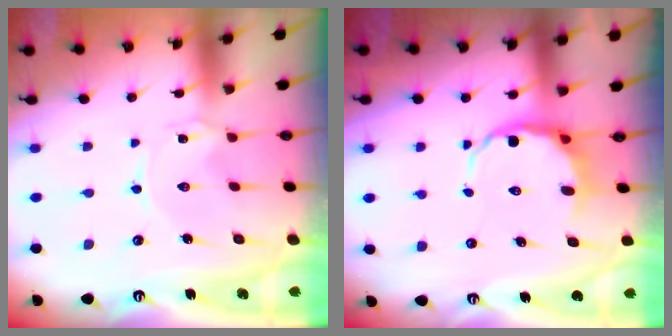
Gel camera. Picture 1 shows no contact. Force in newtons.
{"total": 8.9, "press": 8.4, "slide": 2.8}